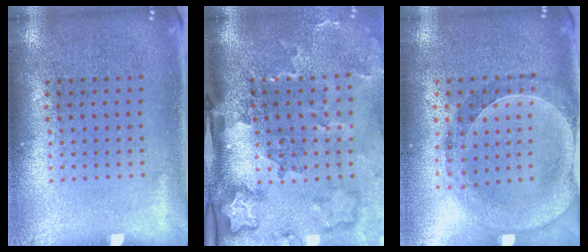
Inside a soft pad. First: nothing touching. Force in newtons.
{"total": 3.5, "press": 2.4, "slide": 2.6}
{"total": 0.6, "press": 0.6, "slide": 0.2}